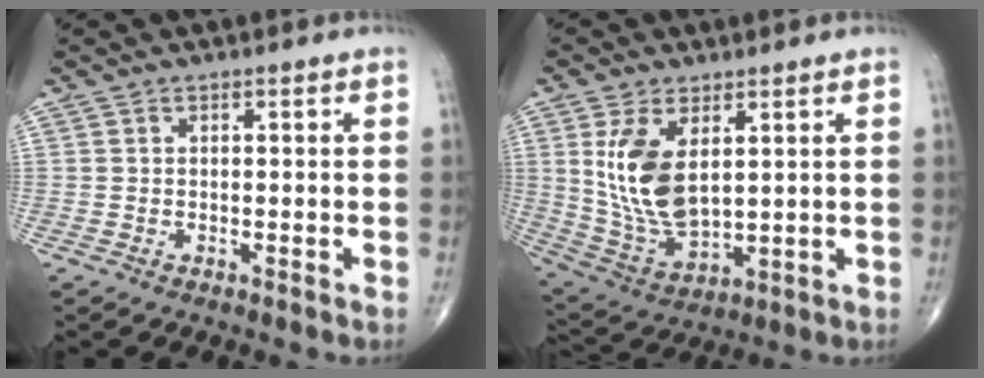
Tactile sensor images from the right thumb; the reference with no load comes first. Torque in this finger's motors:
{"motor_torque": [-0.53, 1.12, 1.26, 0.47, 0.15]}